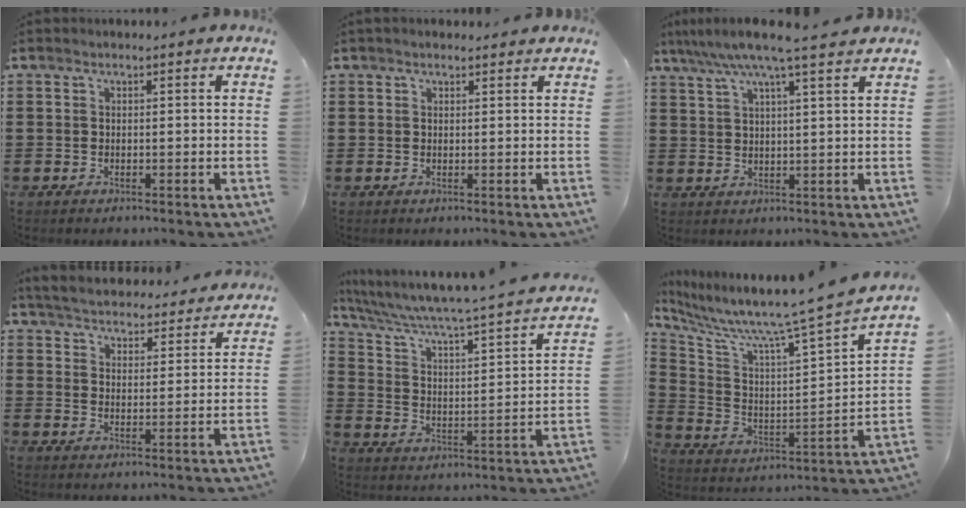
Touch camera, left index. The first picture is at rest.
{"total": 1.2, "force": [1.1, 0.2, 0.4], "torque": [-0.008, 0.002, 0.021]}
{"total": 7.0, "force": [5.6, -0.3, 4.2], "torque": [-0.097, -0.016, 0.097]}
{"total": 4.7, "force": [4.7, -0.1, 0.2], "torque": [-0.029, -0.037, 0.079]}
{"total": 5.0, "force": [4.3, 0.1, 2.7], "torque": [-0.073, -0.044, 0.063]}
{"total": 7.4, "force": [6.6, -1.4, 3.0], "torque": [-0.091, -0.075, 0.096]}